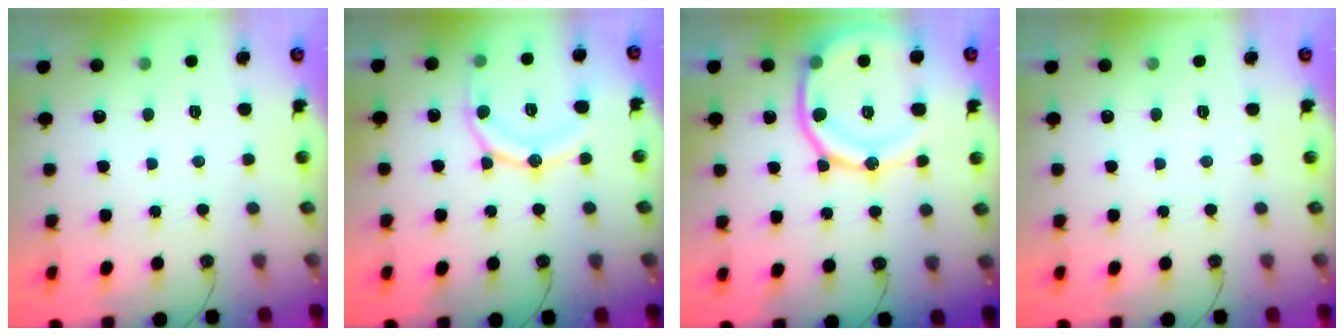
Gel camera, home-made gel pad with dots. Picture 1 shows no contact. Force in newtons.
{"total": 13.3, "press": 13.2, "slide": 1.6}
{"total": 17.3, "press": 17.3, "slide": 1.7}
{"total": 0.0}